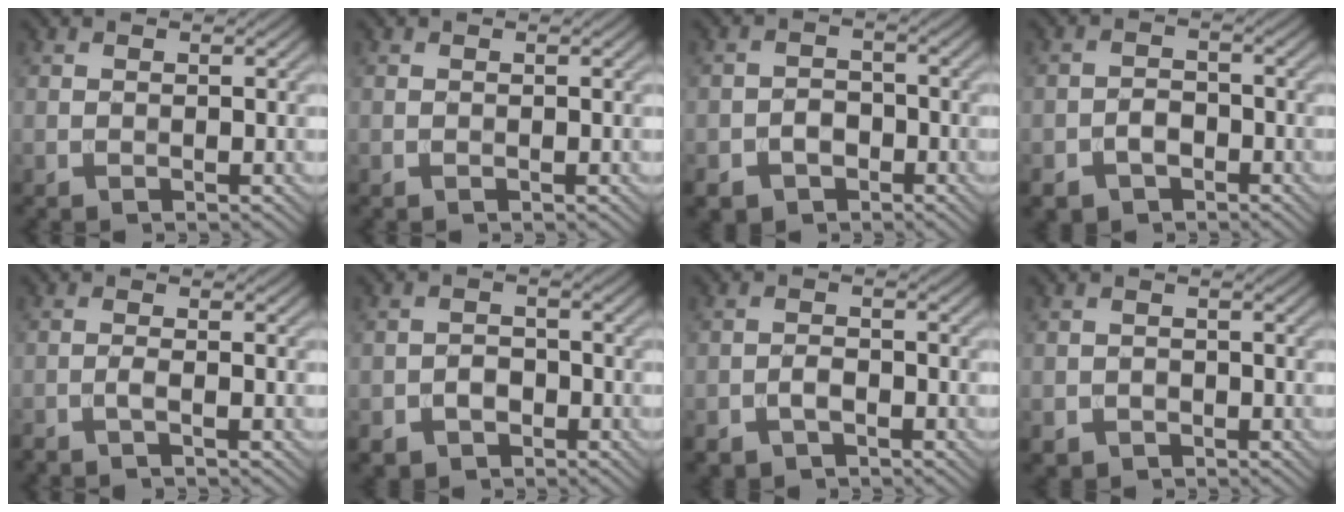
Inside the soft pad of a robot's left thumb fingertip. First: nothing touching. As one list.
[{"total": 0.0}, {"total": 4.6, "force": [-2.7, 3.3, 1.7], "torque": [-0.019, -0.003, -0.057]}, {"total": 3.8, "force": [-2.3, 2.5, 1.8], "torque": [-0.028, -0.001, -0.051]}, {"total": 1.4, "force": [-0.9, 0.1, 1.1], "torque": [-0.025, 0.005, -0.025]}, {"total": 3.8, "force": [-2.1, 2.7, 1.5], "torque": [-0.021, -0.001, -0.048]}, {"total": 3.0, "force": [-1.8, 1.7, 1.7], "torque": [-0.033, 0.000, -0.037]}, {"total": 1.8, "force": [-1.1, 1.4, 0.5], "torque": [-0.007, -0.005, -0.024]}]